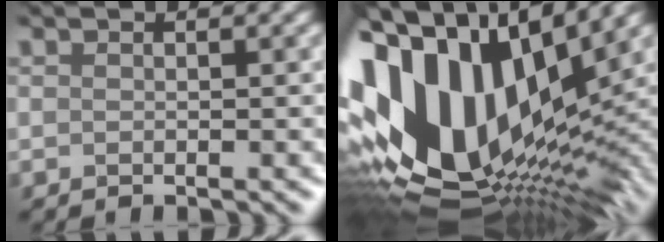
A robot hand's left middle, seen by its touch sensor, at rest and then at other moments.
{"total": 16.7, "force": [2.9, 10.4, 12.8], "torque": [-0.285, 0.016, 0.051]}